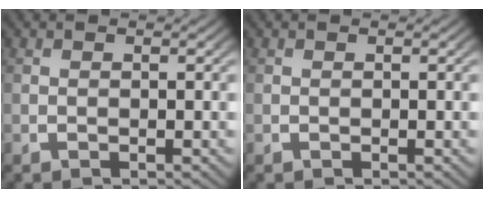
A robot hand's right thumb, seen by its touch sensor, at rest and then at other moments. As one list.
[{"total": 0.0}]